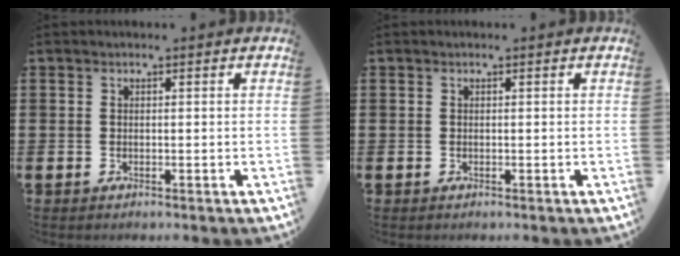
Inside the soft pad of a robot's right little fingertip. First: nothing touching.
{"total": 0.0}